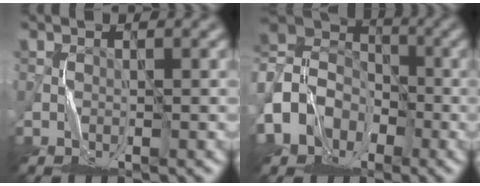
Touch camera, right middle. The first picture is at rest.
{"total": 10.4, "force": [-4.2, 8.6, 4.1], "torque": [-0.098, -0.007, -0.109]}